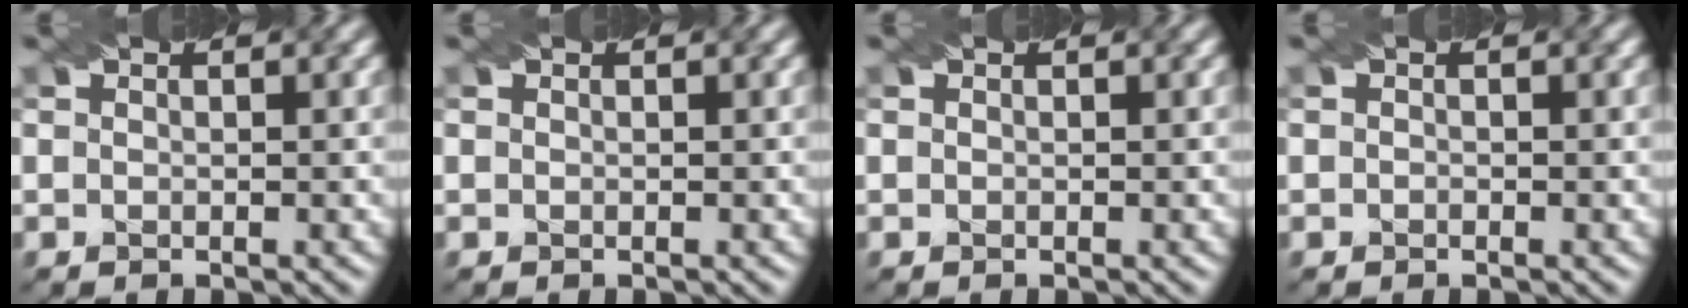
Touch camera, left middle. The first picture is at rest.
{"total": 0.0}
{"total": 0.0}
{"total": 0.0}